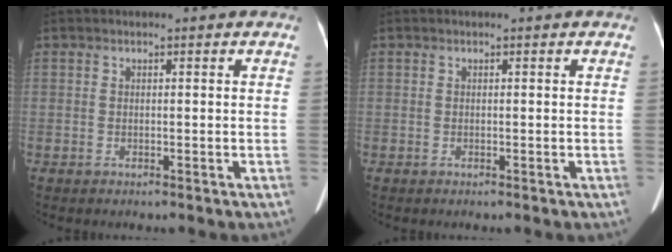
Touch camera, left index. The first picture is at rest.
{"total": 0.0}